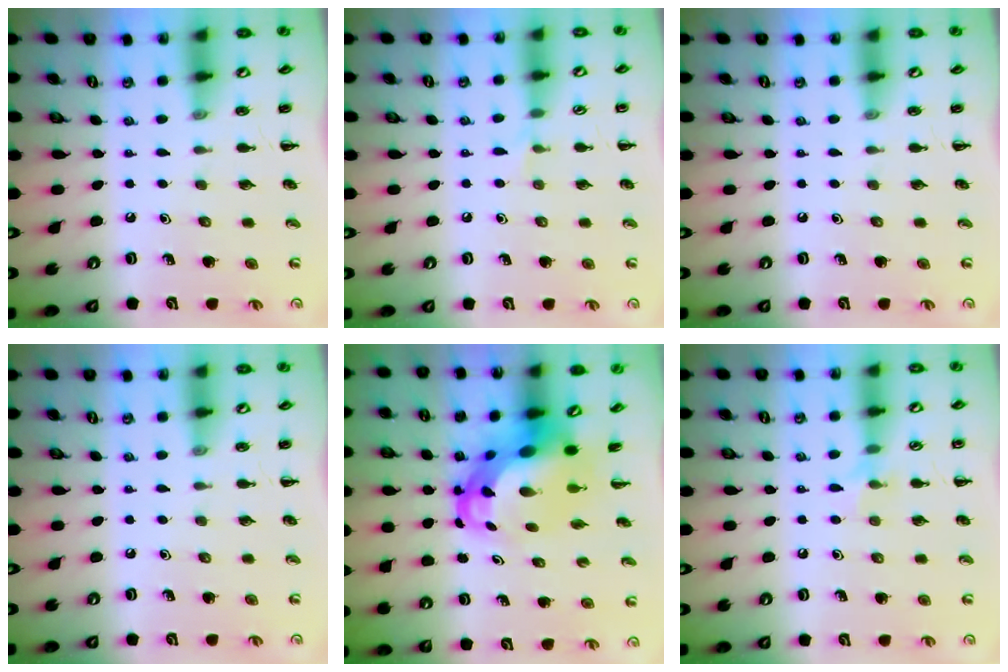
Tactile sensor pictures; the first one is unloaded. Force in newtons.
{"total": 3.8, "press": 3.5, "slide": 1.4}
{"total": 0.0}
{"total": 0.0}
{"total": 7.6, "press": 7.4, "slide": 1.9}
{"total": 5.2, "press": 5.0, "slide": 1.4}